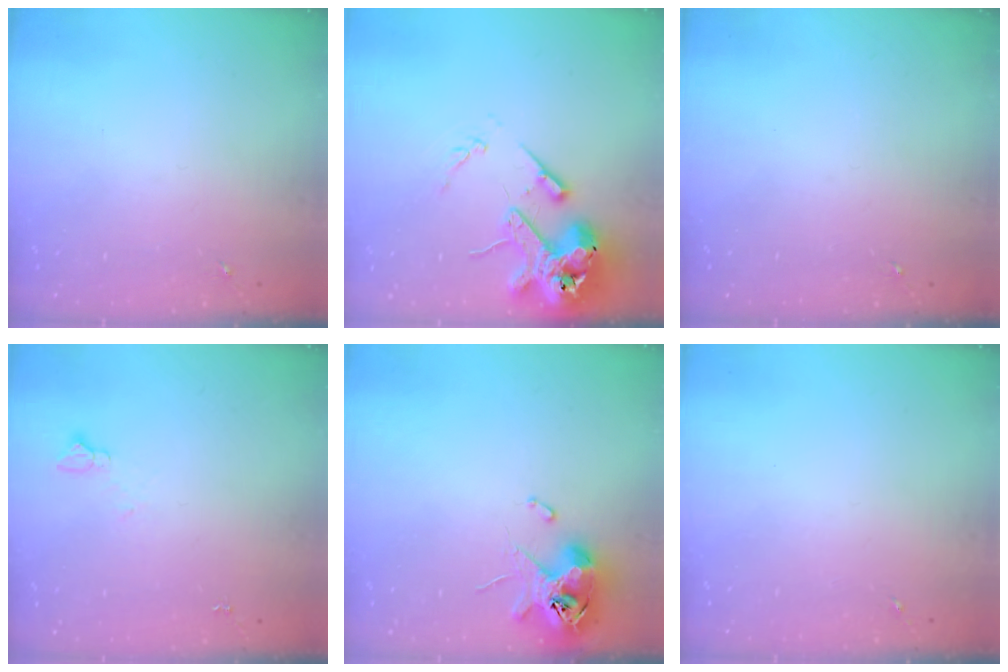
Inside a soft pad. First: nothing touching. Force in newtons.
{"total": 16.3, "press": 16.0, "slide": 2.6}
{"total": 0.0}
{"total": 3.1, "press": 3.1, "slide": 0.3}
{"total": 11.8, "press": 11.6, "slide": 1.9}
{"total": 0.0}